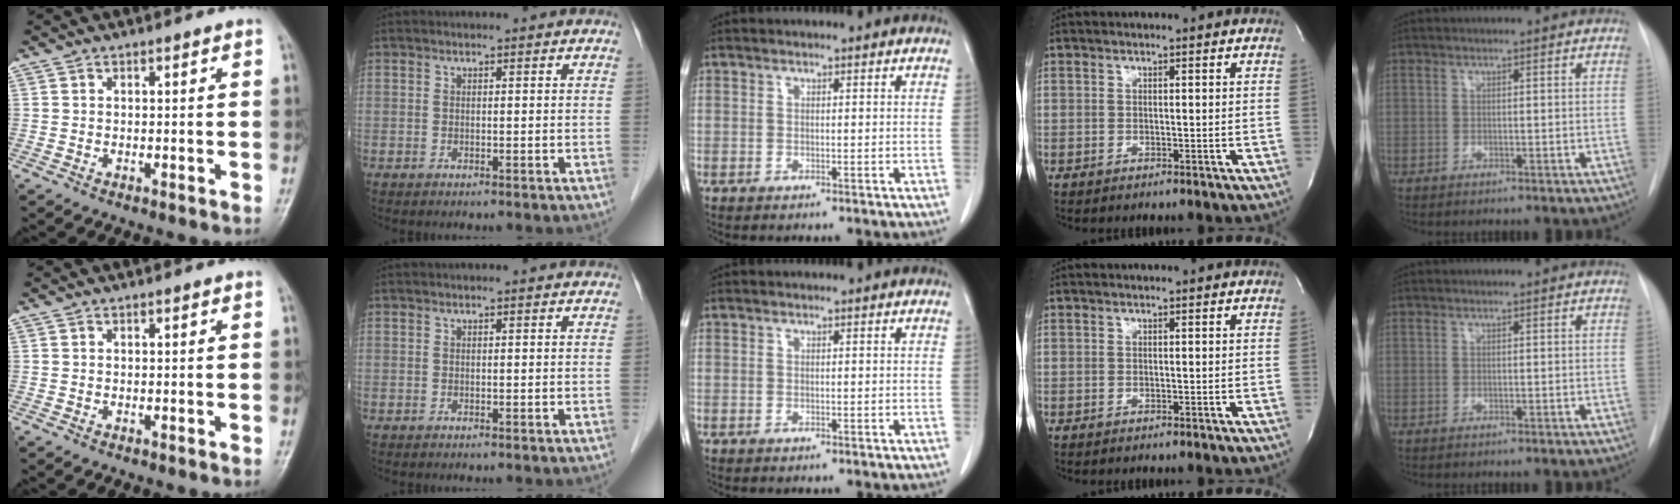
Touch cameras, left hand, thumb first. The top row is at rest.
{}